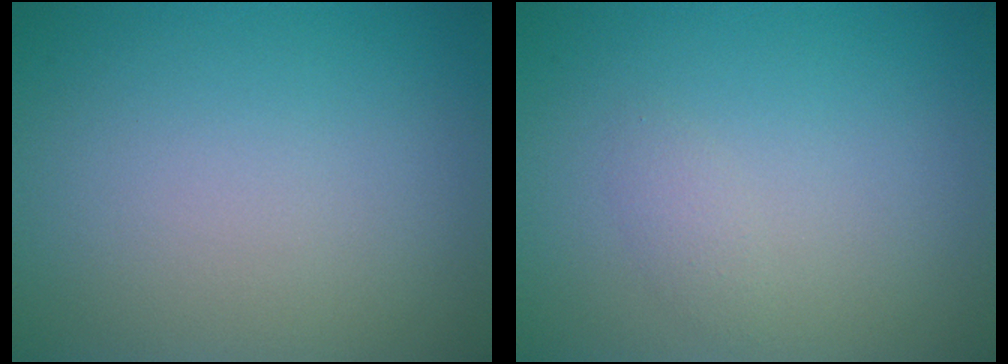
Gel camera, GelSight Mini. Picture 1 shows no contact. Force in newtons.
{"total": 0.9, "press": 0.9, "slide": 0.0}